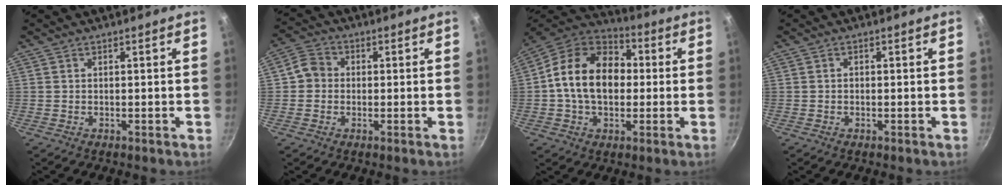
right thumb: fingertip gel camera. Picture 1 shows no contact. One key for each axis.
{"total": 4.6, "fx": -0.2, "fy": 4.2, "fz": 1.9, "tx": -0.014, "ty": 0.011, "tz": -0.018}
{"total": 18.1, "fx": 0.8, "fy": 13.0, "fz": 12.6, "tx": -0.184, "ty": 0.032, "tz": -0.004}
{"total": 0.8, "fx": -0.1, "fy": 0.6, "fz": 0.4, "tx": -0.005, "ty": 0.004, "tz": -0.003}